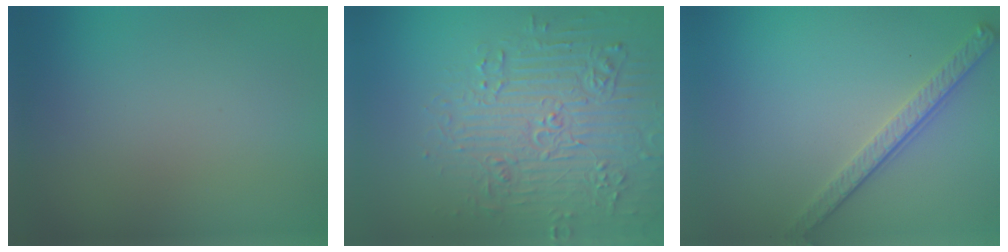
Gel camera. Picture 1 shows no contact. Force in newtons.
{"total": 5.5, "press": 5.3, "slide": 1.4}
{"total": 2.9, "press": 2.5, "slide": 1.5}